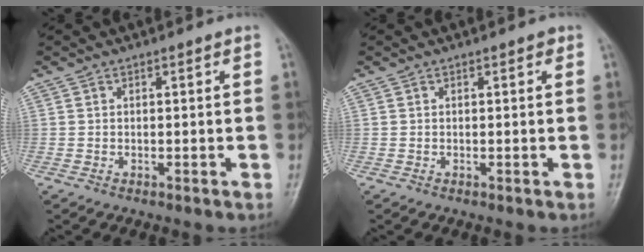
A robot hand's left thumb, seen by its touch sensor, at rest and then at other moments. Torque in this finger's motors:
{"motor_torque": [0.17, -0.01, -0.05, -0.09, 0.00]}